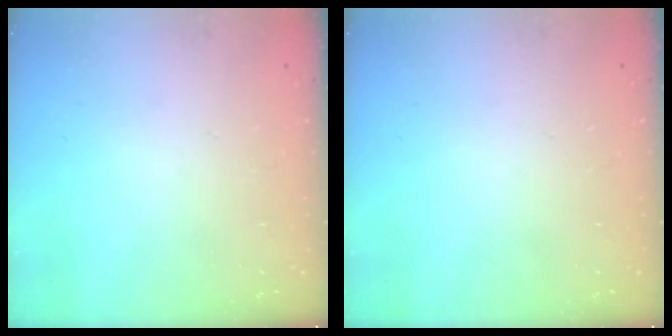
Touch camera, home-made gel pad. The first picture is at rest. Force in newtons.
{"total": 0.0}